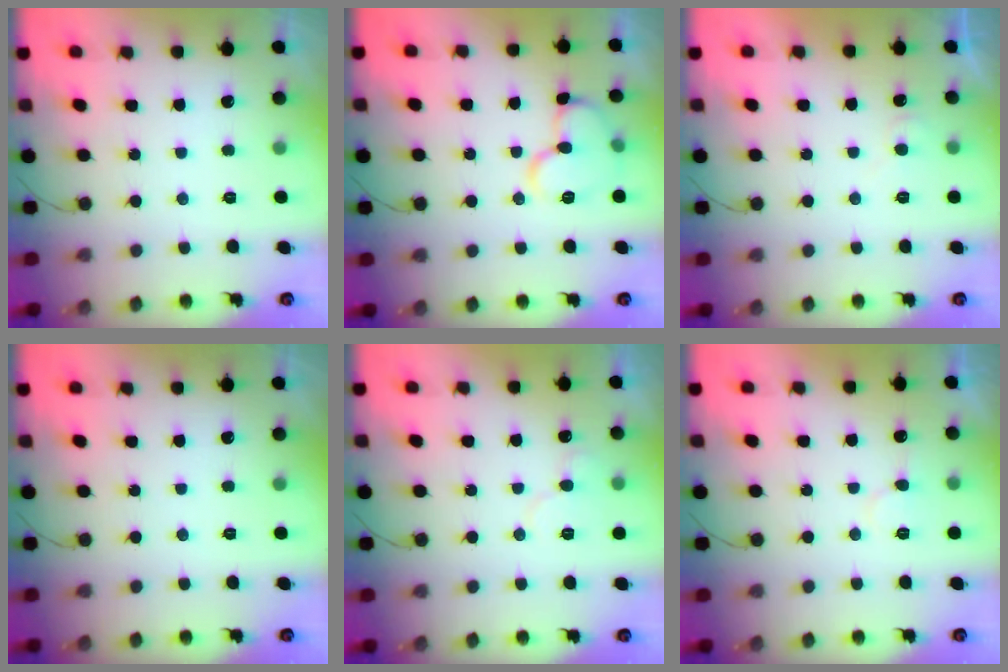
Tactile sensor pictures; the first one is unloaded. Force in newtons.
{"total": 10.8, "press": 10.8, "slide": 0.3}
{"total": 4.5, "press": 4.4, "slide": 0.5}
{"total": 0.0}
{"total": 6.4, "press": 6.4, "slide": 0.5}
{"total": 6.0, "press": 6.0, "slide": 0.4}